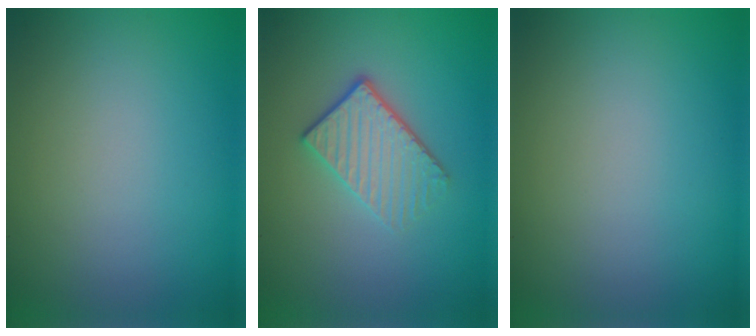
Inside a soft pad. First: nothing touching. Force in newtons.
{"total": 3.8, "press": 3.1, "slide": 2.1}
{"total": 0.0}